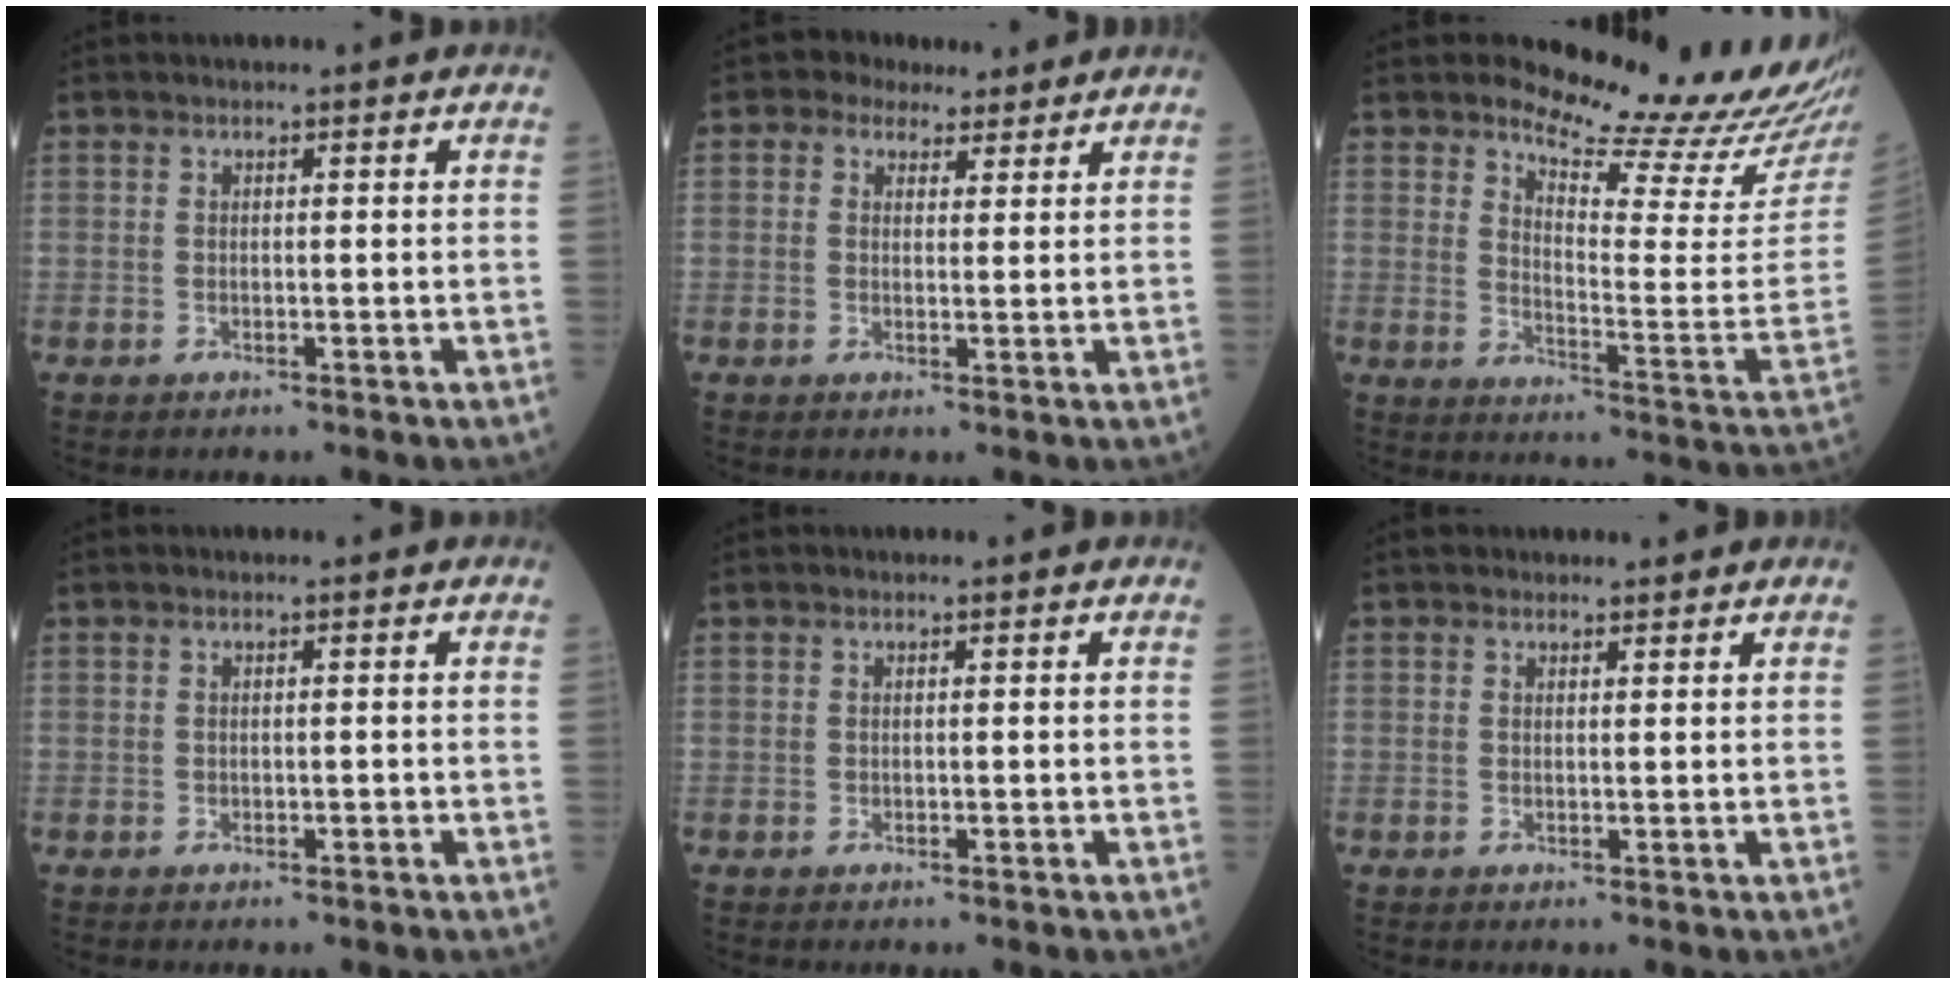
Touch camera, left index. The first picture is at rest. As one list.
[{"total": 4.3, "force": [3.3, 2.6, 0.9], "torque": [-0.004, 0.017, 0.047]}, {"total": 17.5, "force": [16.5, 0.3, 6.0], "torque": [-0.092, -0.113, 0.201]}, {"total": 0.0}, {"total": 0.0}, {"total": 1.3, "force": [1.1, 0.6, -0.1], "torque": [0.010, 0.006, 0.015]}]